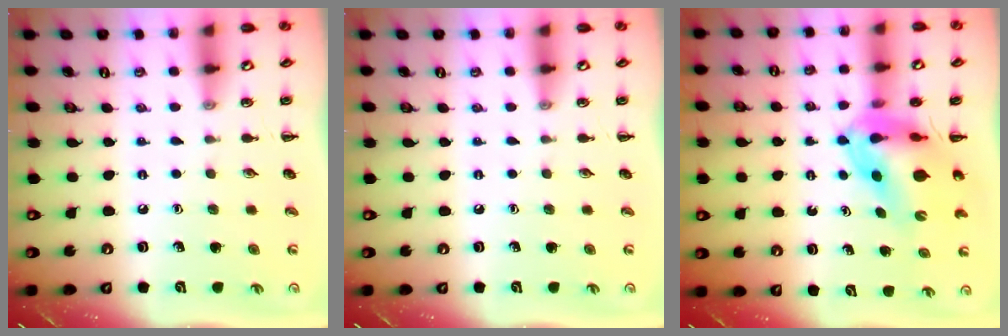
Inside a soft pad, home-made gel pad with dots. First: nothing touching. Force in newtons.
{"total": 0.0}
{"total": 9.9, "press": 9.5, "slide": 2.8}